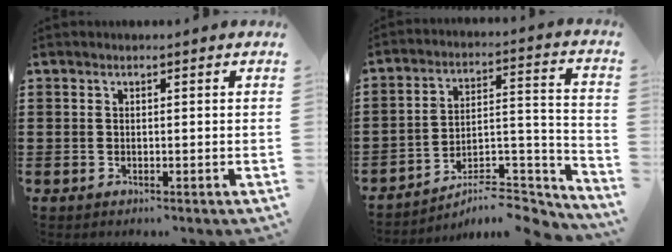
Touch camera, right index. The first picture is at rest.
{"total": 7.6, "force": [-6.6, 1.8, 3.3], "torque": [-0.043, 0.005, -0.125]}